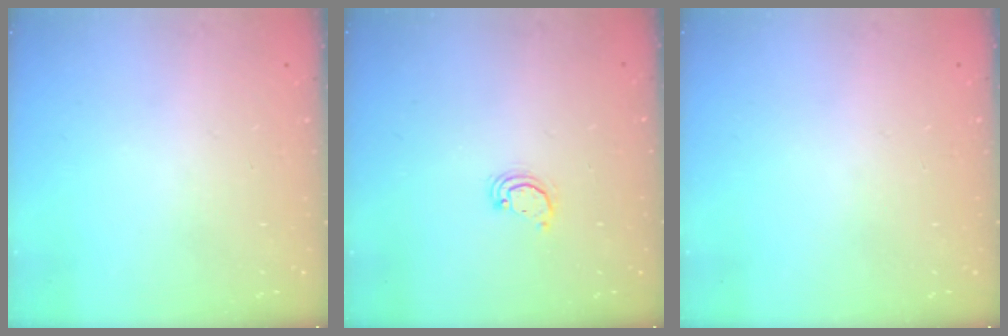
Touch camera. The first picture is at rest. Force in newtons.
{"total": 2.2, "press": 2.2, "slide": 0.3}
{"total": 0.0}